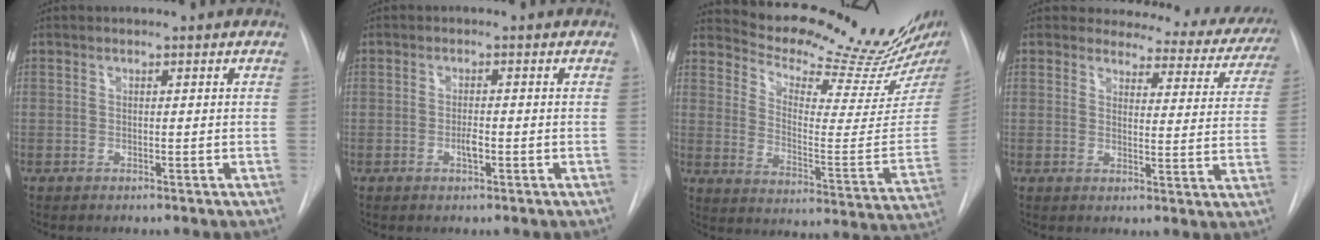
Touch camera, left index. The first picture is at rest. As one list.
[{"total": 1.6, "force": [-0.6, 0.4, 1.4], "torque": [-0.027, 0.000, -0.012]}, {"total": 23.6, "force": [21.8, 1.0, 8.9], "torque": [-0.131, -0.097, 0.293]}, {"total": 16.2, "force": [15.1, 5.1, 2.7], "torque": [0.003, -0.062, 0.141]}]